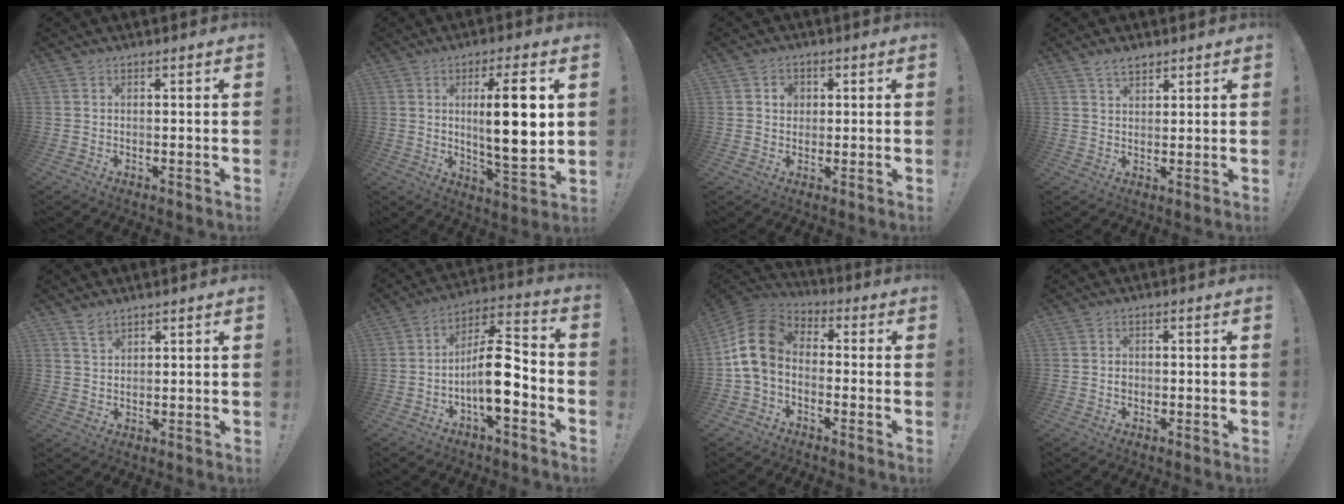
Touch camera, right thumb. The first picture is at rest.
{"total": 14.4, "force": [2.7, 3.2, 13.8], "torque": [-0.210, -0.012, 0.031]}
{"total": 3.5, "force": [0.8, 3.1, 1.3], "torque": [-0.012, -0.003, 0.011]}
{"total": 3.9, "force": [2.9, 2.0, 1.6], "torque": [-0.026, -0.012, 0.054]}
{"total": 3.2, "force": [2.7, 1.4, 1.1], "torque": [-0.011, -0.021, 0.050]}
{"total": 14.5, "force": [-4.1, 5.2, 12.9], "torque": [-0.221, 0.020, -0.065]}
{"total": 14.1, "force": [-0.3, 9.6, 10.3], "torque": [-0.205, 0.017, 0.001]}
{"total": 1.3, "force": [-0.3, 1.1, 0.5], "torque": [-0.014, 0.005, -0.007]}